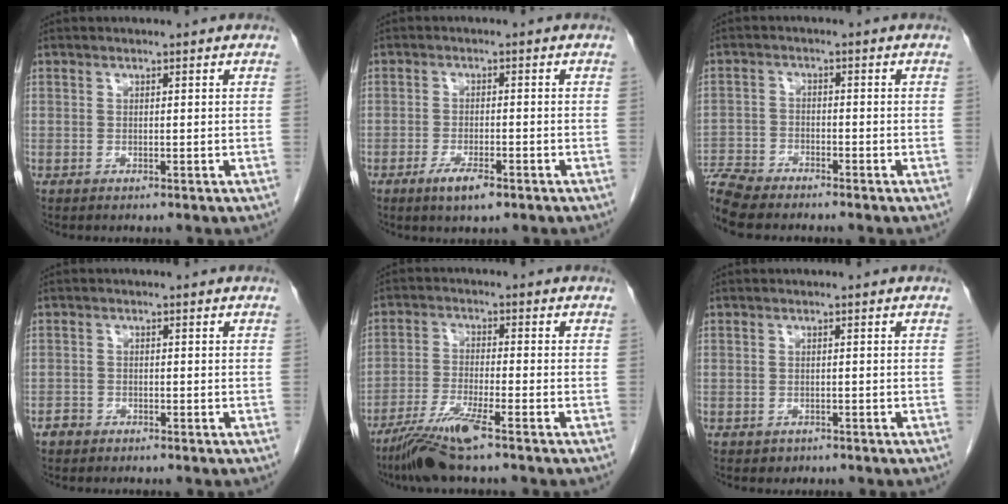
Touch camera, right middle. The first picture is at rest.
{"total": 4.1, "force": [-2.5, 1.0, 3.1], "torque": [-0.064, -0.005, -0.041]}
{"total": 7.8, "force": [-7.4, 0.9, 2.2], "torque": [-0.045, -0.007, -0.138]}
{"total": 1.3, "force": [-1.0, 0.9, 0.1], "torque": [-0.006, 0.004, -0.019]}
{"total": 7.8, "force": [-5.5, 0.1, 5.6], "torque": [-0.113, -0.024, -0.107]}
{"total": 1.1, "force": [-0.8, 0.8, 0.1], "torque": [-0.009, 0.001, -0.008]}